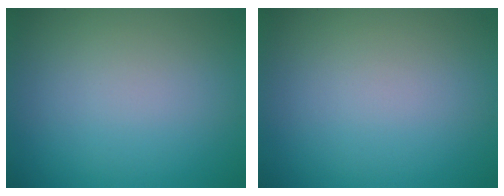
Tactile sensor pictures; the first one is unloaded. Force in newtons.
{"total": 0.0}